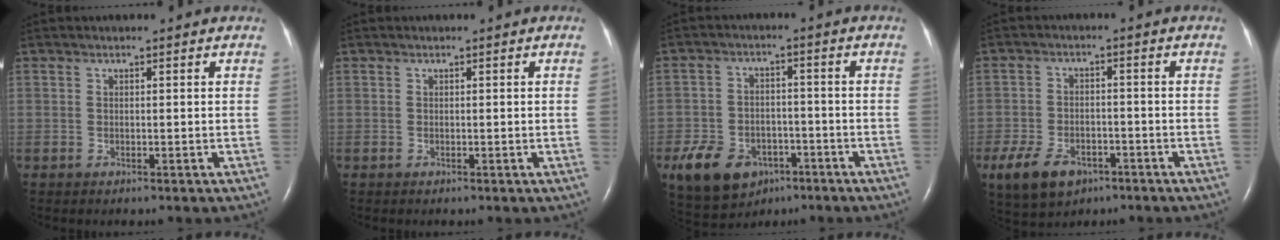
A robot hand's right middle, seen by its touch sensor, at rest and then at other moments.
{"total": 0.0}
{"total": 11.9, "force": [-6.3, 8.2, 5.9], "torque": [-0.123, 0.001, -0.094]}
{"total": 9.2, "force": [-5.2, 5.7, 5.0], "torque": [-0.103, -0.002, -0.082]}